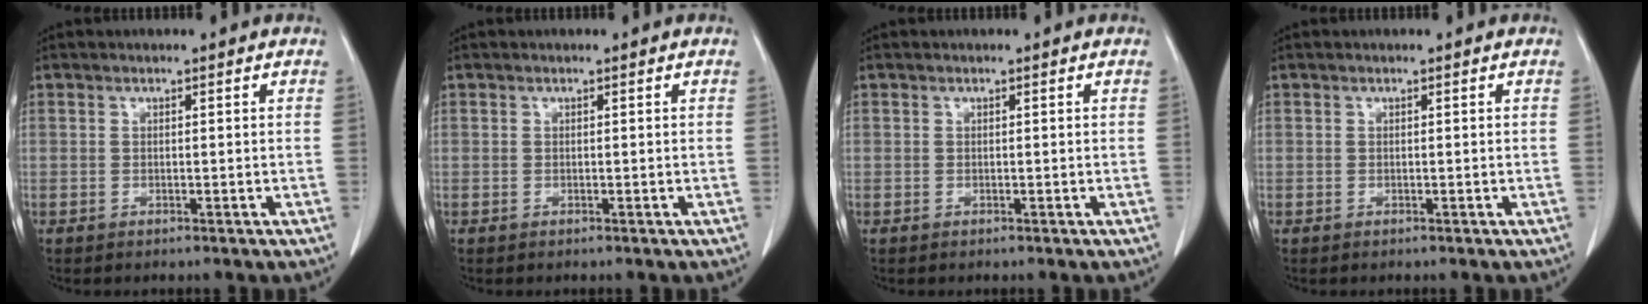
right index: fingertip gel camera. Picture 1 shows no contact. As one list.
[{"total": 0.0}, {"total": 0.0}, {"total": 0.0}]